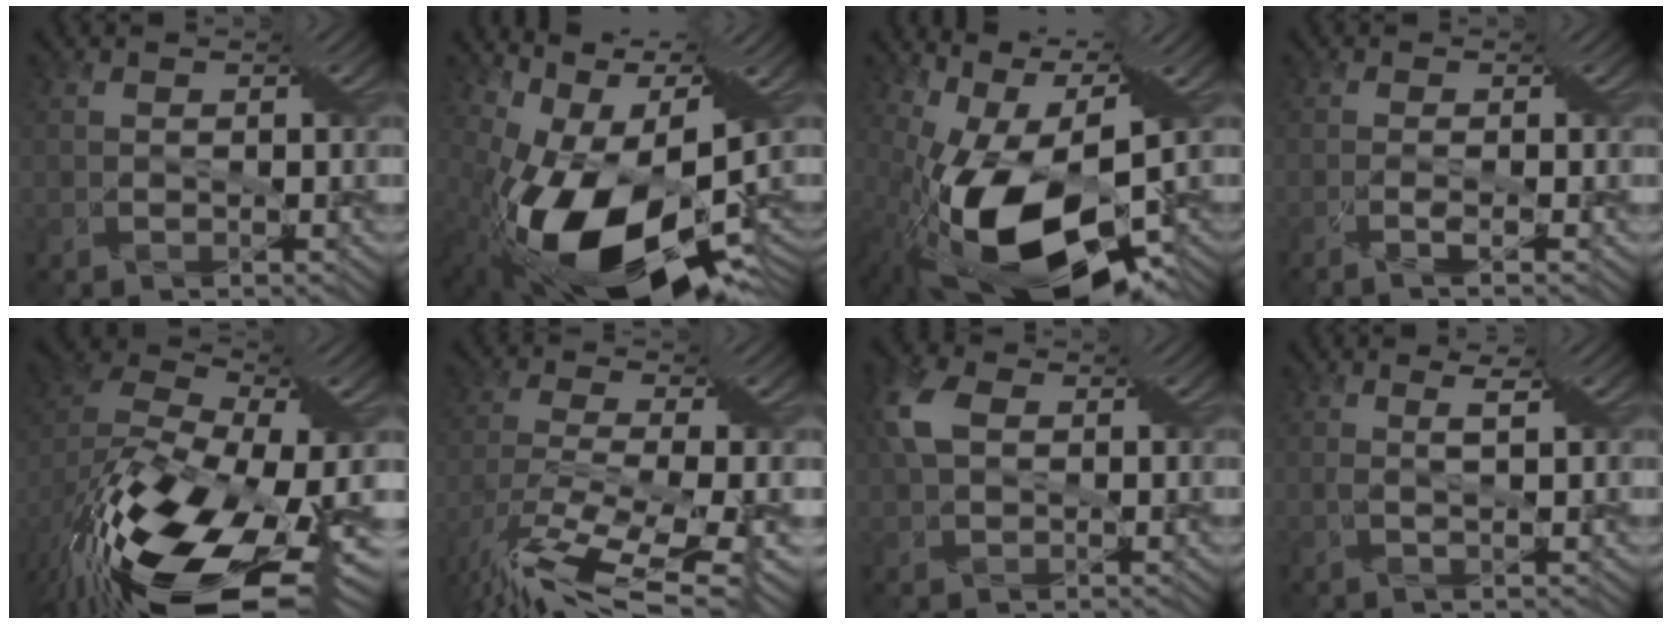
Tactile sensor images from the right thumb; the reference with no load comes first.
{"total": 16.3, "force": [-2.8, 7.9, 14.0], "torque": [-0.236, -0.022, -0.019]}
{"total": 17.7, "force": [-4.4, 7.7, 15.3], "torque": [-0.273, -0.022, -0.056]}
{"total": 2.4, "force": [-1.1, -0.8, 2.0], "torque": [-0.047, 0.004, -0.024]}
{"total": 17.6, "force": [-7.8, 8.2, 13.5], "torque": [-0.303, -0.031, -0.123]}
{"total": 13.9, "force": [-8.4, 3.3, 10.5], "torque": [-0.251, -0.024, -0.135]}
{"total": 6.4, "force": [1.4, 3.9, 4.9], "torque": [-0.138, 0.012, 0.016]}
{"total": 1.9, "force": [0.9, -0.7, 1.6], "torque": [-0.044, 0.000, 0.018]}